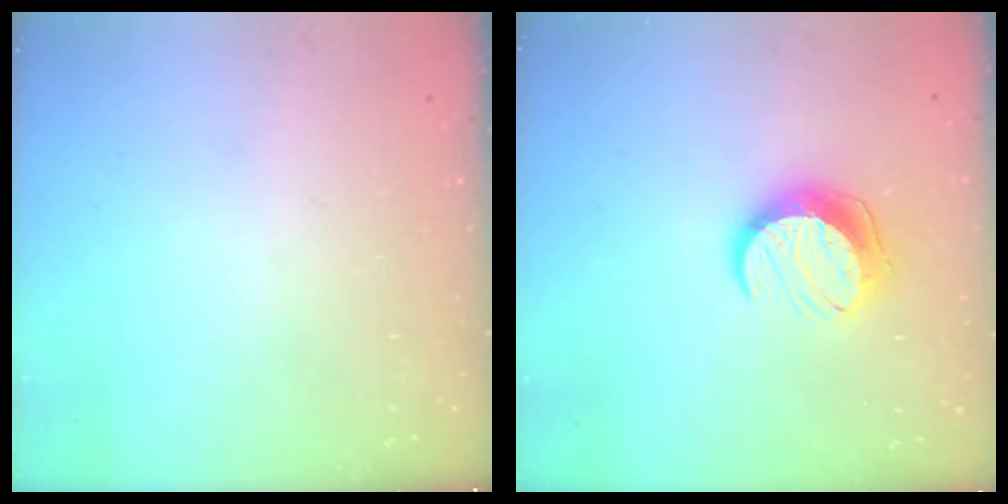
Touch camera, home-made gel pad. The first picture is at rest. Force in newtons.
{"total": 10.8, "press": 10.8, "slide": 0.5}